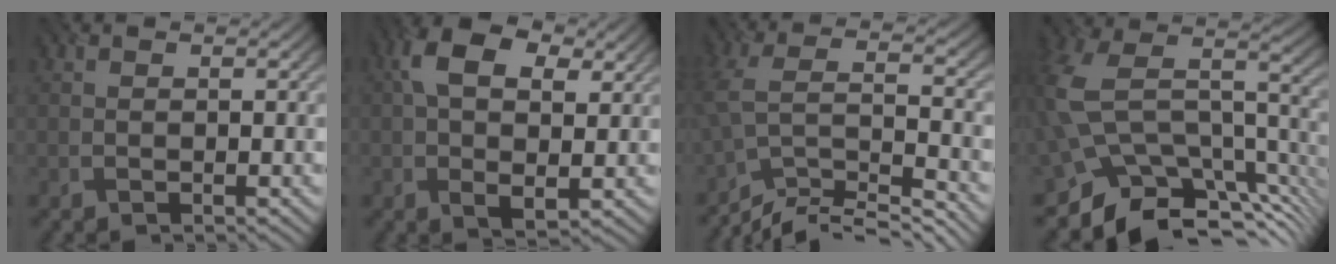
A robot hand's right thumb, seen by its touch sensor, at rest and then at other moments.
{"total": 8.9, "force": [1.8, 5.5, 6.7], "torque": [-0.146, -0.004, 0.029]}
{"total": 9.8, "force": [-8.2, 2.2, 4.8], "torque": [-0.097, 0.004, -0.155]}
{"total": 13.6, "force": [-6.4, 8.8, 8.1], "torque": [-0.196, -0.025, -0.098]}